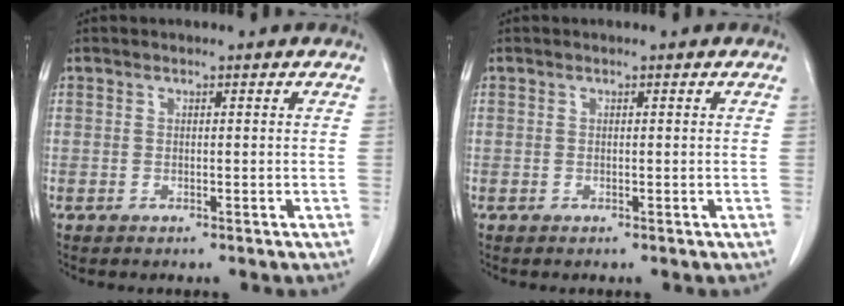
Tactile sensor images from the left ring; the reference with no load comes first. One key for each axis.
{"total": 0.0}